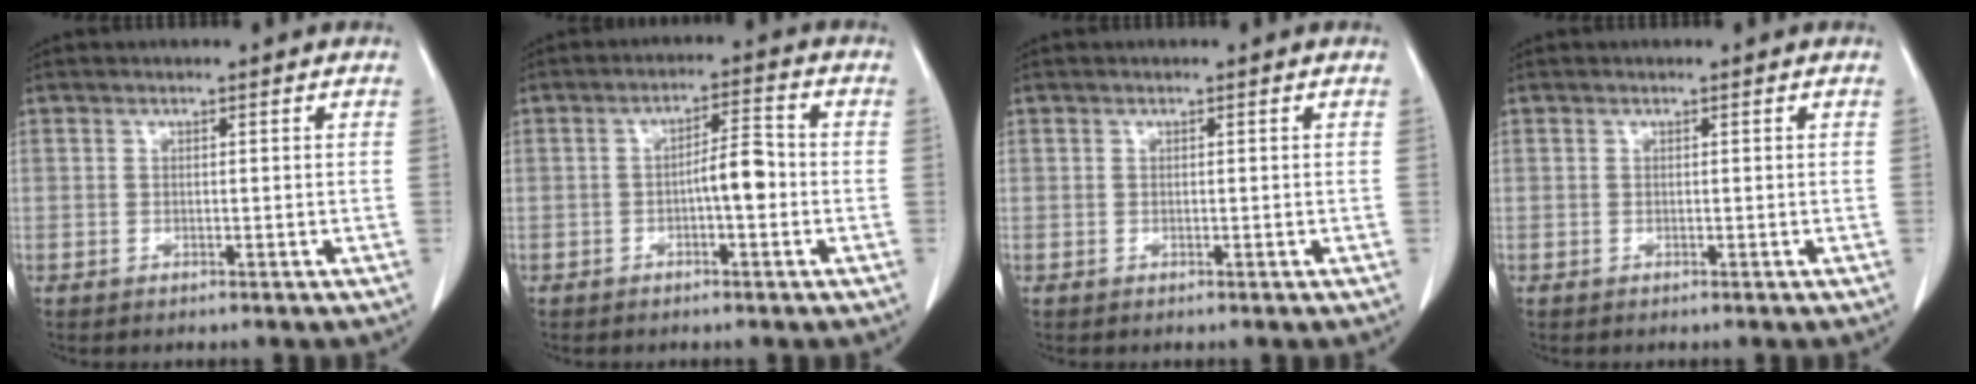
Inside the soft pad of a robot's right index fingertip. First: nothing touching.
{"total": 4.7, "force": [-0.9, 1.1, 4.5], "torque": [-0.070, 0.017, -0.012]}
{"total": 0.0}
{"total": 0.0}